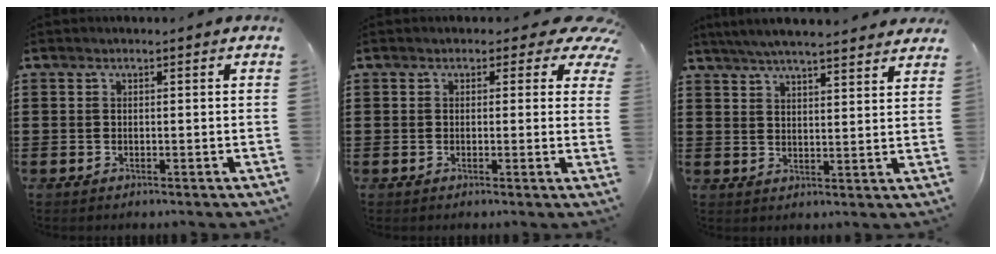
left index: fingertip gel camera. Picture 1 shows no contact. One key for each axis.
{"total": 2.6, "fx": 1.4, "fy": 1.4, "fz": 1.6, "tx": -0.016, "ty": -0.006, "tz": 0.017}
{"total": 5.2, "fx": 4.9, "fy": -0.1, "fz": 1.7, "tx": -0.048, "ty": -0.016, "tz": 0.088}